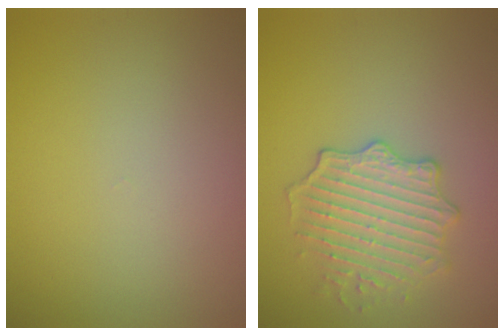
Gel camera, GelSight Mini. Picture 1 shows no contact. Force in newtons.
{"total": 3.8, "press": 3.6, "slide": 1.2}